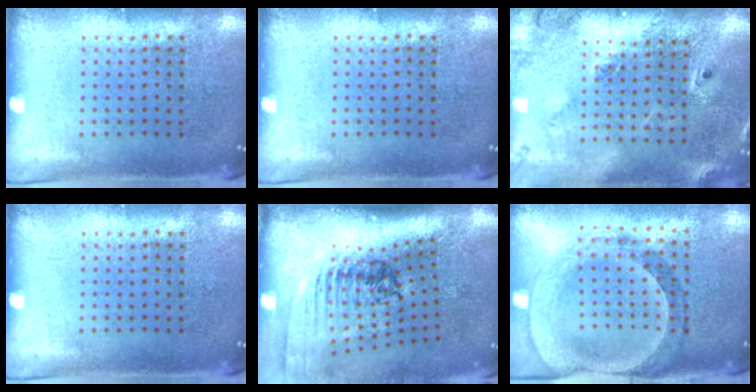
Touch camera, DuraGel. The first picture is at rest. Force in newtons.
{"total": 0.0}
{"total": 2.4, "press": 1.7, "slide": 1.7}
{"total": 0.0}
{"total": 2.5, "press": 1.8, "slide": 1.8}
{"total": 0.9, "press": 0.9, "slide": 0.2}